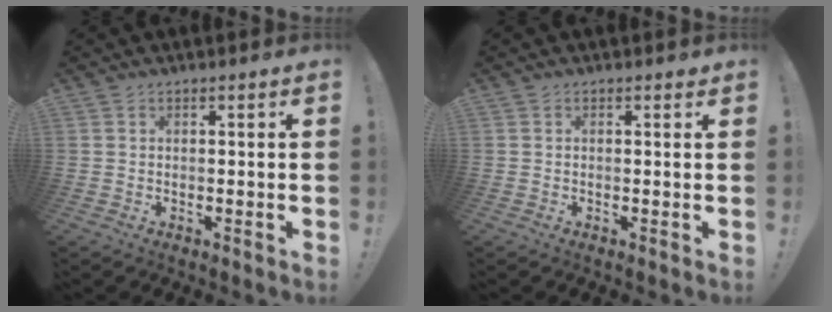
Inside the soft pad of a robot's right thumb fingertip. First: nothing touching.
{"total": 0.5, "force": [0.3, 0.3, 0.2], "torque": [0.009, -0.004, 0.002]}